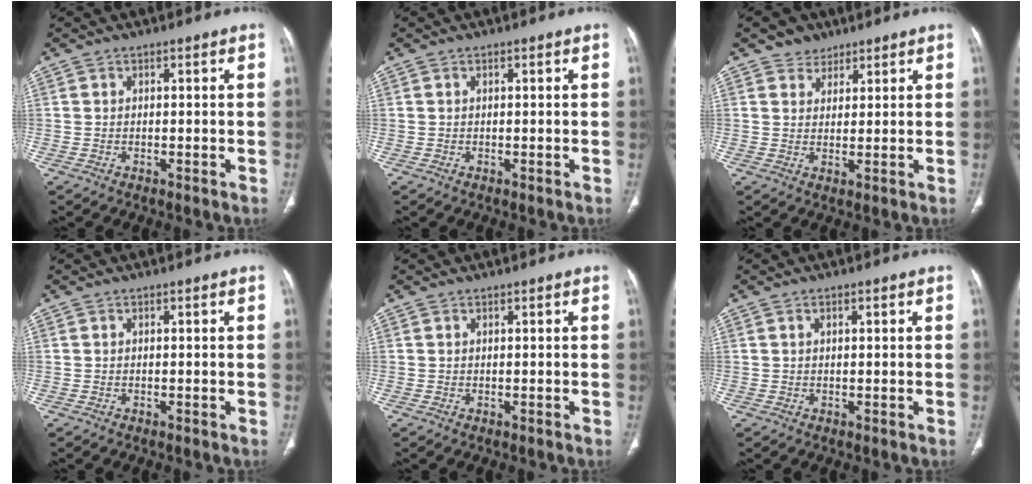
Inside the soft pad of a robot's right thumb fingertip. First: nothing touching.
{"total": 0.0}
{"total": 3.9, "force": [2.7, 2.9, 0.4], "torque": [0.013, -0.015, 0.040]}
{"total": 0.0}
{"total": 0.0}
{"total": 1.0, "force": [0.5, 0.4, 0.8], "torque": [-0.015, 0.004, 0.007]}